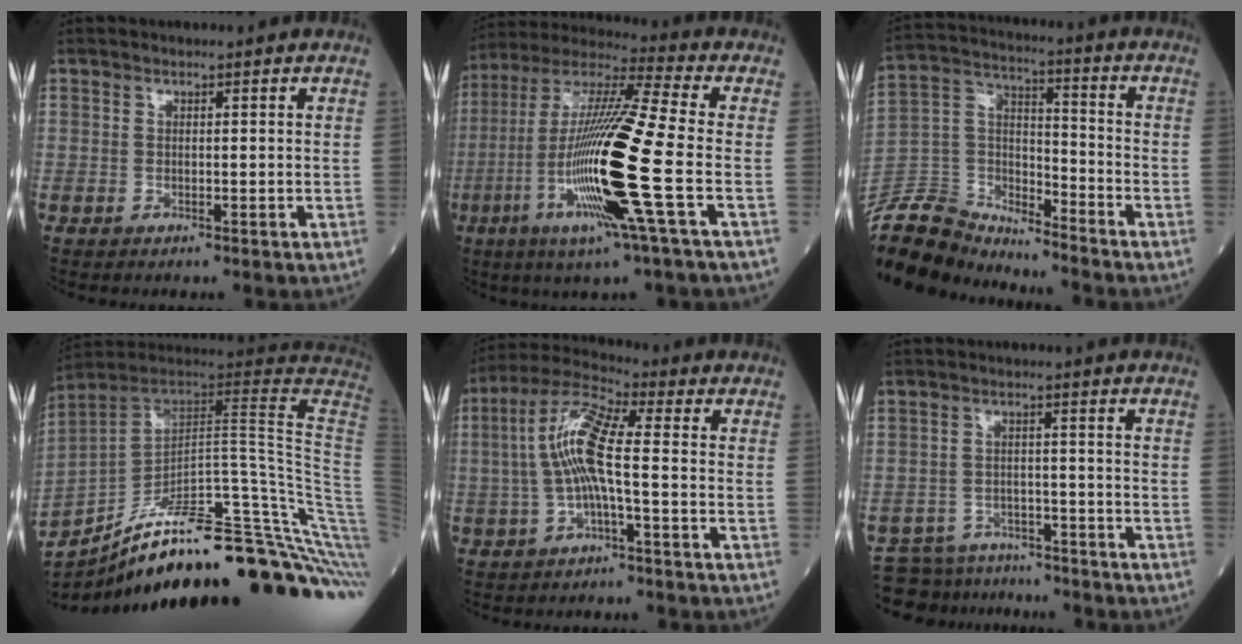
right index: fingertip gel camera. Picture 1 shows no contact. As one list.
[{"total": 20.0, "force": [-5.2, -0.3, 19.3], "torque": [-0.409, -0.025, -0.112]}, {"total": 14.8, "force": [-14.5, 2.6, 1.5], "torque": [-0.037, 0.043, -0.271]}, {"total": 36.6, "force": [-25.8, 2.4, 25.9], "torque": [-0.262, -0.027, -0.358]}, {"total": 9.6, "force": [-0.6, 1.3, 9.5], "torque": [-0.198, 0.022, -0.019]}, {"total": 8.7, "force": [-8.0, 3.4, -0.1], "torque": [0.003, 0.018, -0.116]}]